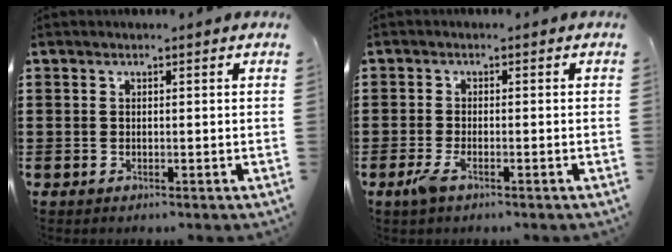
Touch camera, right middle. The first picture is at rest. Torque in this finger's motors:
{"motor_torque": [0.68, -0.33, 0.03, 0.05]}